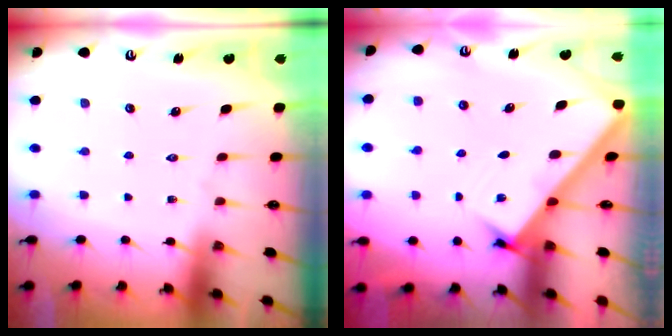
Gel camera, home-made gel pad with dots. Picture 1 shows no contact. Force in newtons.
{"total": 2.9, "press": 2.9, "slide": 0.4}